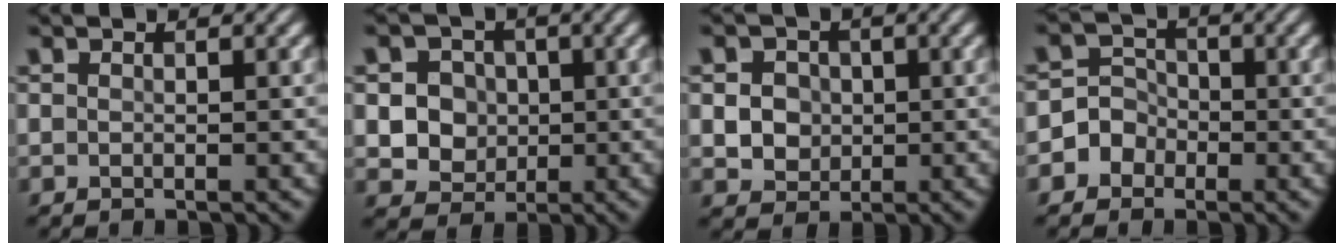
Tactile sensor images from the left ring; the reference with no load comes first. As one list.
[{"total": 4.8, "force": [0.7, 4.3, 2.0], "torque": [-0.029, 0.006, 0.010]}, {"total": 3.6, "force": [0.4, 3.2, 1.6], "torque": [-0.029, 0.002, 0.005]}, {"total": 3.2, "force": [-1.4, 2.8, 0.5], "torque": [0.019, 0.012, -0.038]}]